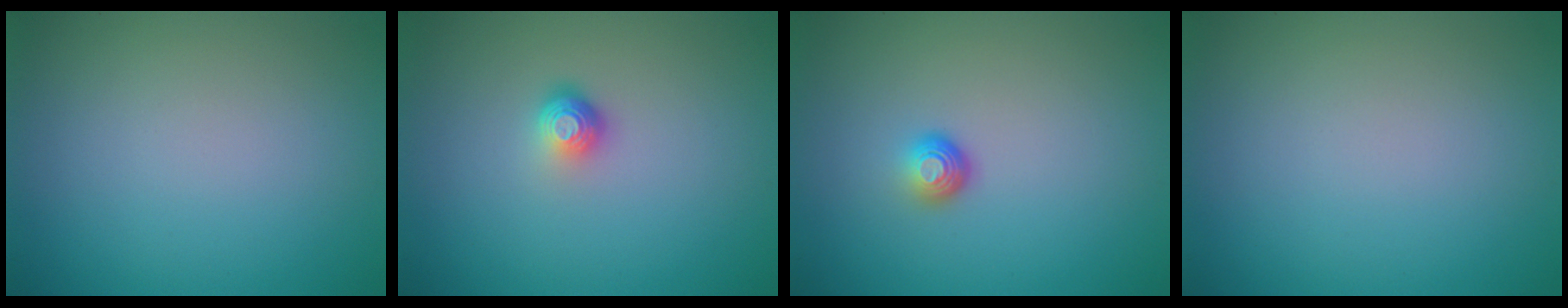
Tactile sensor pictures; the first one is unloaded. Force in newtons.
{"total": 1.8, "press": 1.2, "slide": 1.3}
{"total": 1.8, "press": 1.1, "slide": 1.4}
{"total": 0.0}